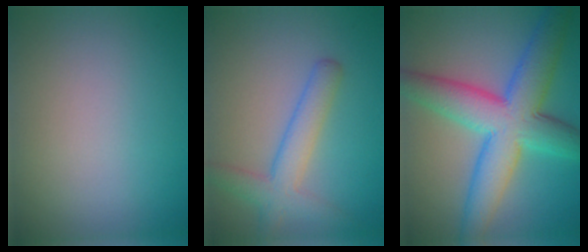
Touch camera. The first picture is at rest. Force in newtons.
{"total": 3.8, "press": 3.8, "slide": 0.2}
{"total": 9.5, "press": 9.5, "slide": 0.1}